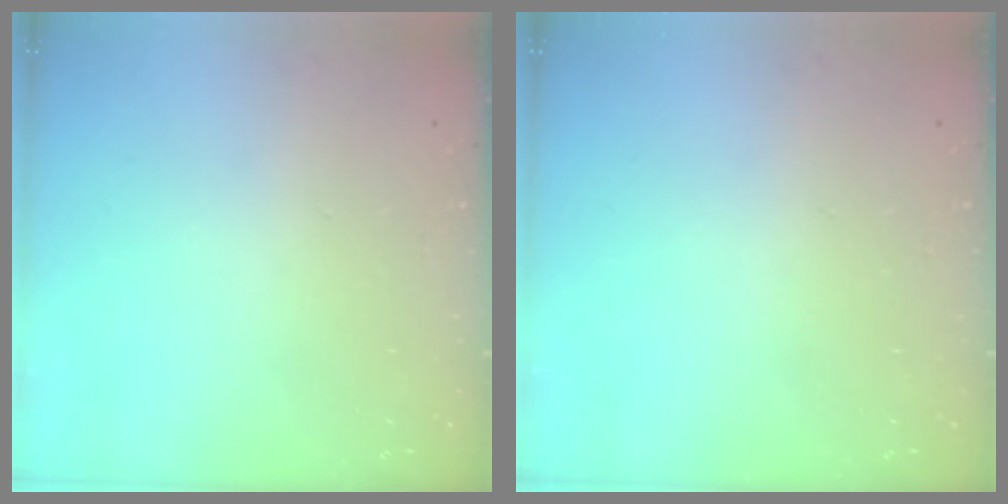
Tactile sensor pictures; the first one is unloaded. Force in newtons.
{"total": 0.0}